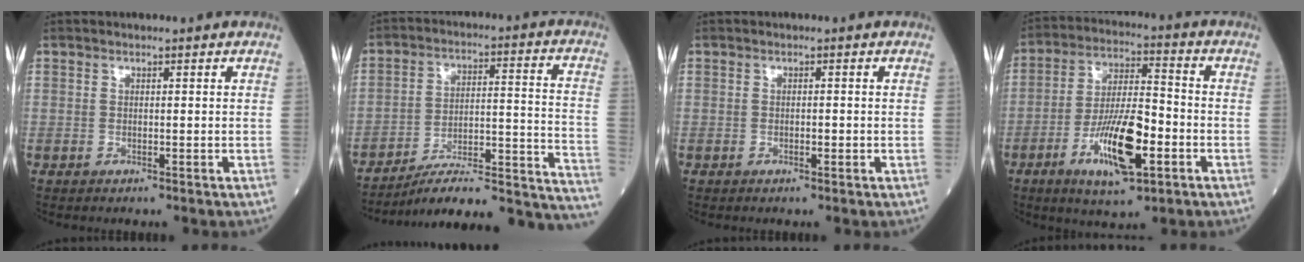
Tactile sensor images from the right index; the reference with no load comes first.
{"total": 21.6, "force": [-19.1, 1.7, 10.0], "torque": [-0.070, 0.034, -0.272]}
{"total": 0.7, "force": [-0.3, 0.2, 0.6], "torque": [-0.009, 0.001, -0.003]}
{"total": 12.7, "force": [-4.9, 3.1, 11.3], "torque": [-0.213, -0.004, -0.084]}